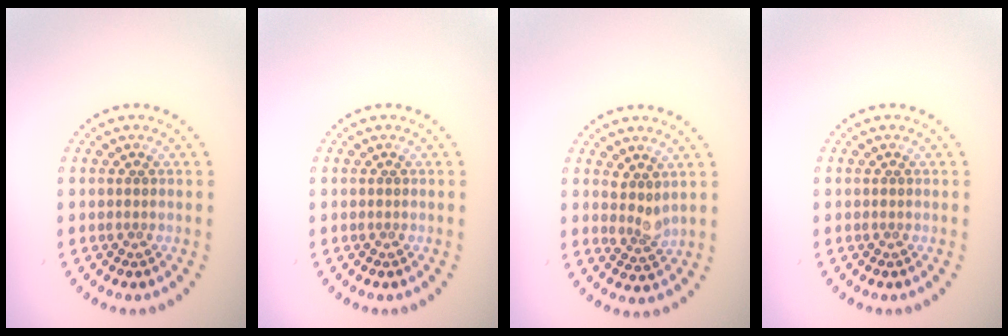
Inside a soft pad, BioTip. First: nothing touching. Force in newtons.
{"total": 0.0}
{"total": 1.9, "press": 1.5, "slide": 1.2}
{"total": 0.0}